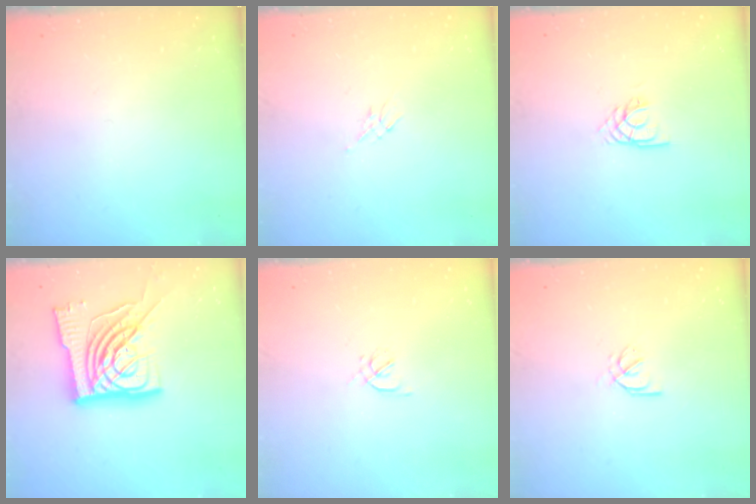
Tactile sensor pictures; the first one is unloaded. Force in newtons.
{"total": 3.5, "press": 3.4, "slide": 0.8}
{"total": 2.1, "press": 2.1, "slide": 0.2}
{"total": 19.1, "press": 18.9, "slide": 2.7}
{"total": 1.6, "press": 1.6, "slide": 0.4}
{"total": 2.1, "press": 2.0, "slide": 0.5}